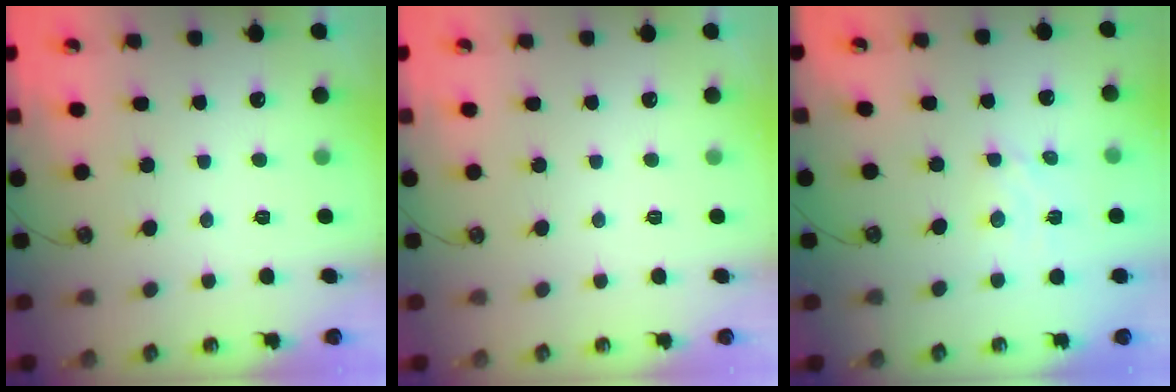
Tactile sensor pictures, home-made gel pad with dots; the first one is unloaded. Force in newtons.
{"total": 0.0}
{"total": 2.5, "press": 2.5, "slide": 0.3}